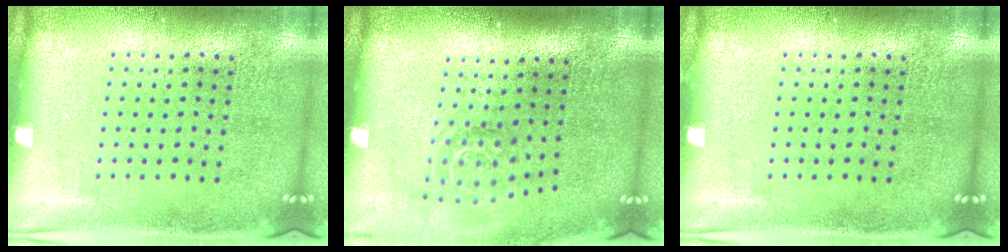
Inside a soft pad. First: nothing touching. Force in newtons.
{"total": 1.6, "press": 1.1, "slide": 1.1}
{"total": 0.0}